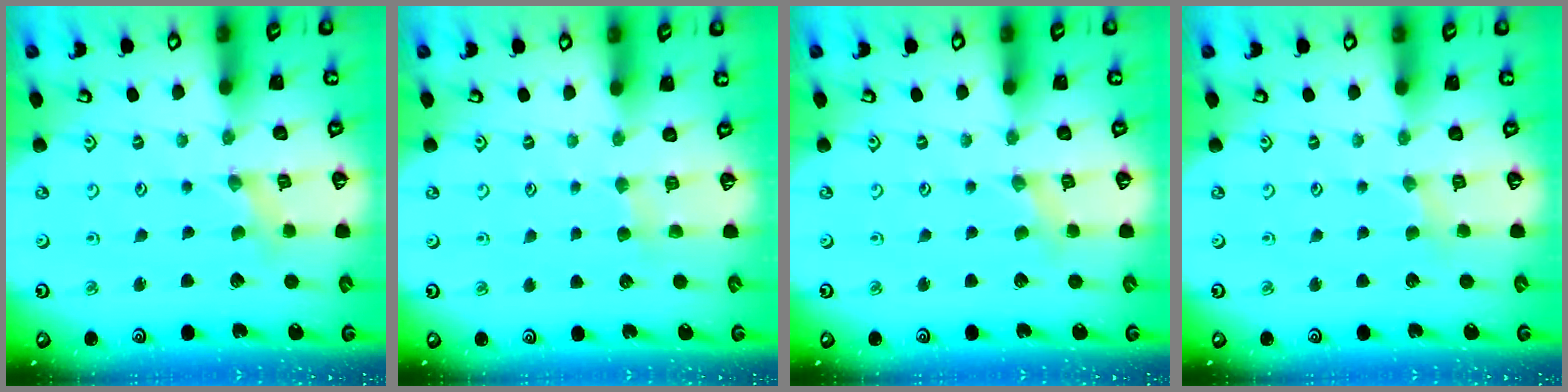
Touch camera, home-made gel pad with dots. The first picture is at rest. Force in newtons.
{"total": 3.3, "press": 3.2, "slide": 0.5}
{"total": 1.9, "press": 1.9, "slide": 0.3}
{"total": 1.7, "press": 1.7, "slide": 0.2}